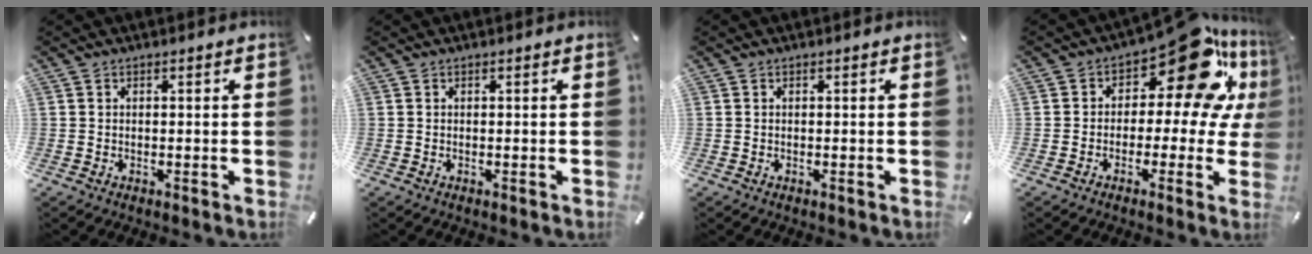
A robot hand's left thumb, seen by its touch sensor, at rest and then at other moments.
{"total": 0.0}
{"total": 0.0}
{"total": 17.4, "force": [8.1, 8.7, 12.7], "torque": [-0.172, -0.052, 0.131]}